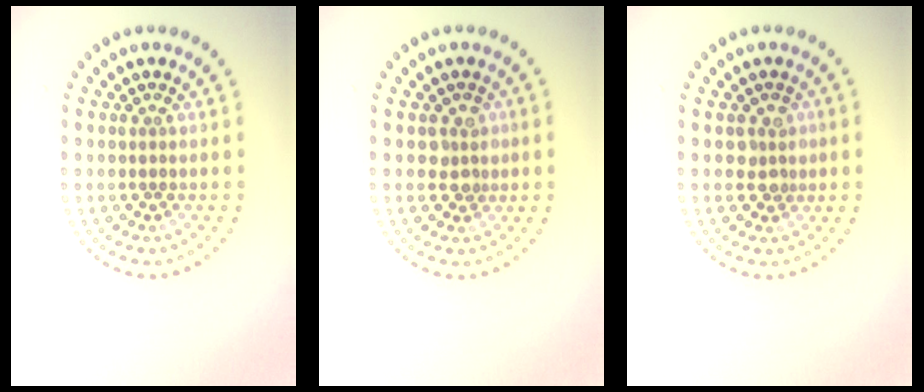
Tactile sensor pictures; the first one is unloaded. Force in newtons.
{"total": 1.7, "press": 1.6, "slide": 0.6}
{"total": 1.7, "press": 1.6, "slide": 0.6}